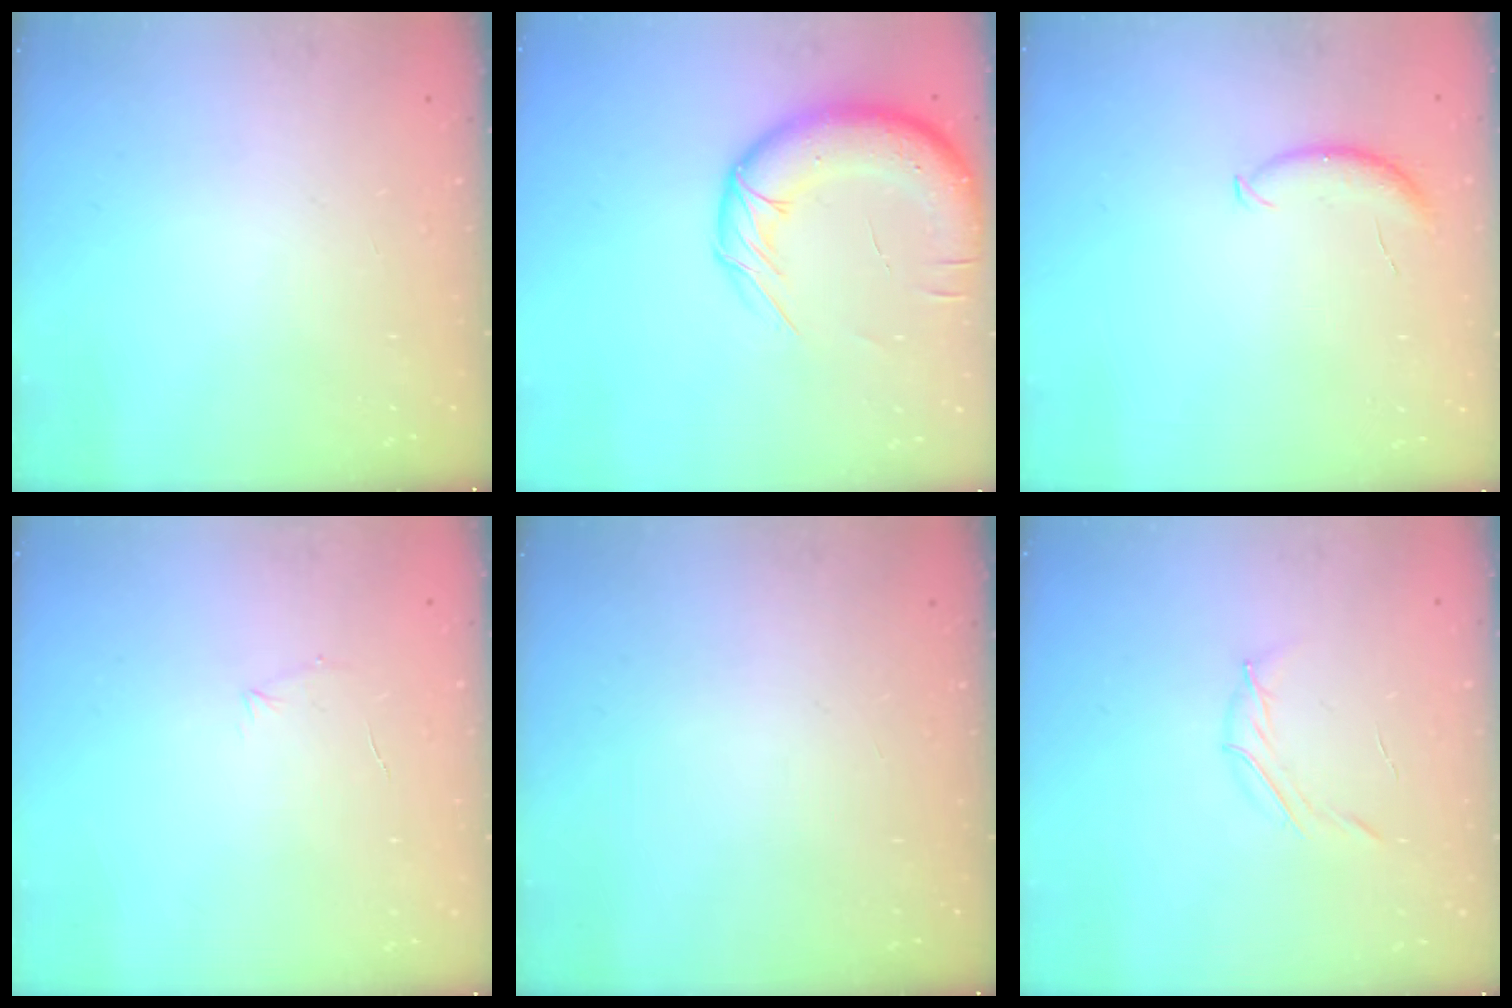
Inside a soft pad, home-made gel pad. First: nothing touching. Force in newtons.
{"total": 16.0, "press": 15.5, "slide": 3.8}
{"total": 6.9, "press": 6.9, "slide": 0.5}
{"total": 3.9, "press": 3.8, "slide": 1.0}
{"total": 0.0}
{"total": 3.8, "press": 3.7, "slide": 1.0}